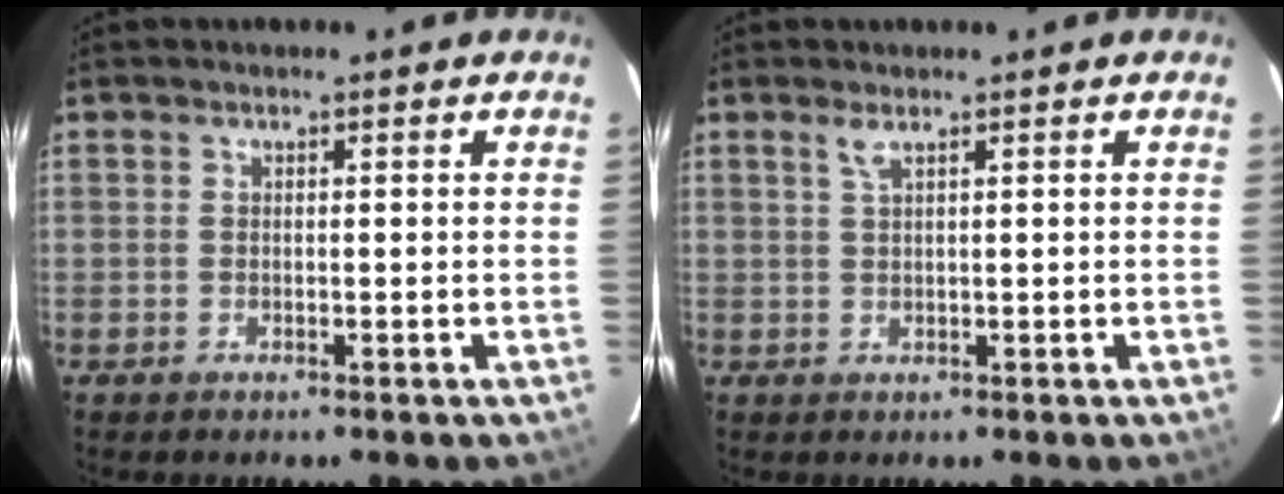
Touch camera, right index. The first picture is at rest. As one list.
[{"total": 1.4, "force": [0.9, -0.1, 1.1], "torque": [-0.022, 0.002, 0.019]}]